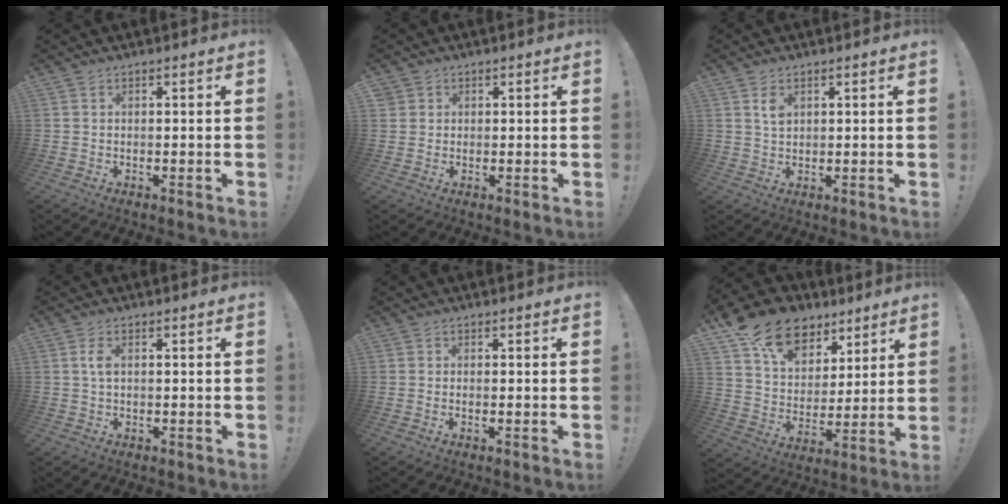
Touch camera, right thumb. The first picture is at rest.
{"total": 1.8, "force": [1.1, 1.5, 0.2], "torque": [0.002, -0.005, 0.018]}
{"total": 3.6, "force": [1.6, 2.4, 2.1], "torque": [-0.024, -0.007, 0.025]}
{"total": 2.9, "force": [0.3, 1.7, 2.4], "torque": [-0.041, 0.005, 0.004]}
{"total": 0.7, "force": [-0.2, -0.3, 0.7], "torque": [-0.005, -0.006, -0.005]}
{"total": 17.3, "force": [10.9, 11.3, 7.3], "torque": [-0.114, -0.061, 0.203]}